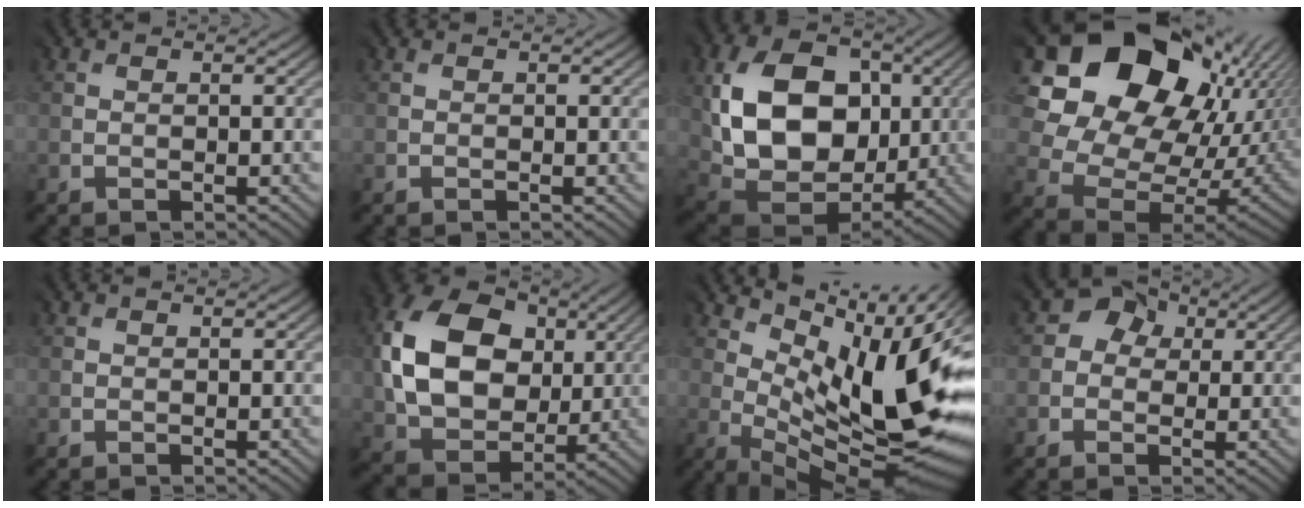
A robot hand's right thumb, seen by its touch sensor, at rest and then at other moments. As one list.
[{"total": 0.0}, {"total": 15.0, "force": [2.1, 11.0, 9.9], "torque": [-0.197, 0.003, 0.044]}, {"total": 19.2, "force": [8.3, 14.2, 9.9], "torque": [-0.205, 0.031, 0.158]}, {"total": 0.0}, {"total": 14.9, "force": [2.8, 11.2, 9.3], "torque": [-0.211, 0.015, 0.053]}, {"total": 14.7, "force": [2.8, 6.0, 13.1], "torque": [-0.199, 0.003, 0.058]}, {"total": 4.2, "force": [0.9, 3.7, 1.8], "torque": [-0.025, 0.002, 0.013]}]